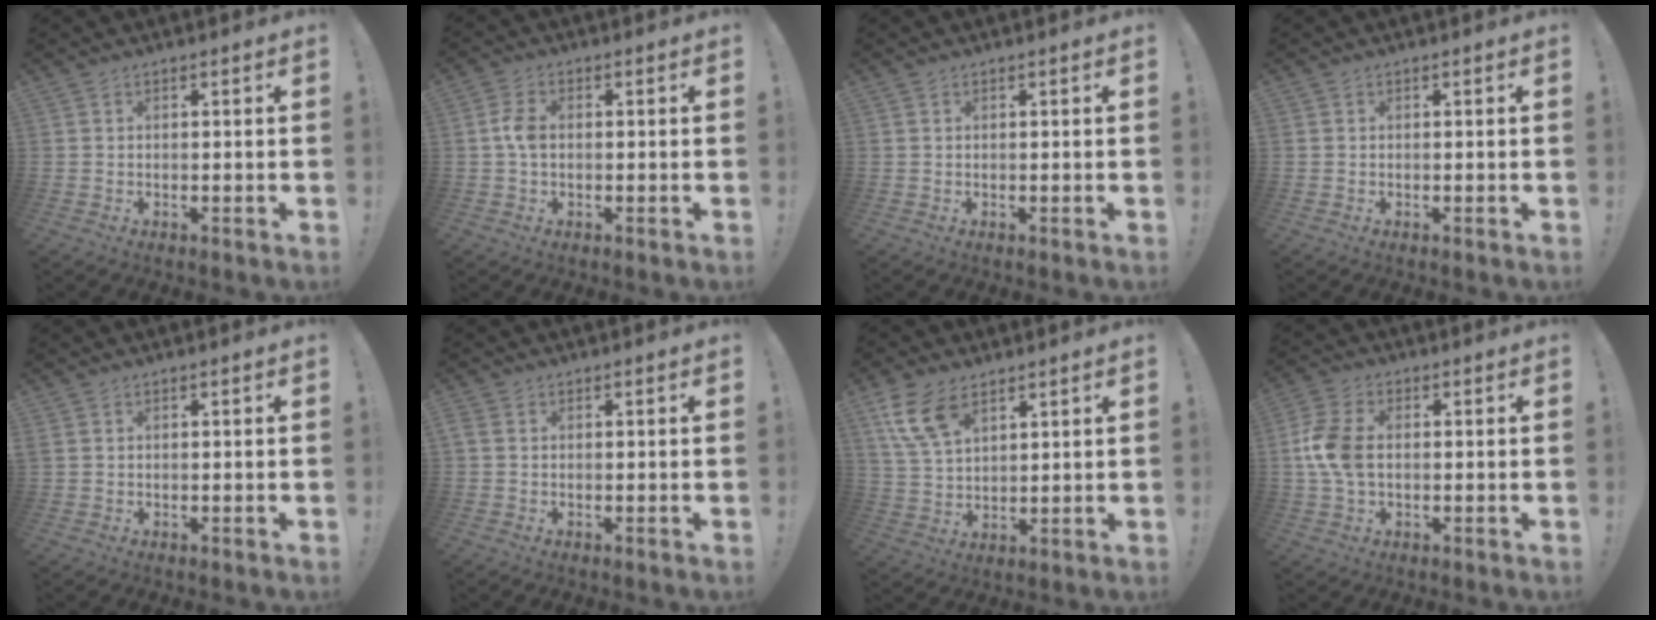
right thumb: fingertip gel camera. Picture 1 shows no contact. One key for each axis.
{"total": 4.6, "fx": -0.2, "fy": 2.8, "fz": 3.6, "tx": -0.066, "ty": 0.010, "tz": -0.005}
{"total": 0.0}
{"total": 0.0}
{"total": 1.1, "fx": 0.3, "fy": 0.9, "fz": 0.7, "tx": -0.018, "ty": 0.007, "tz": 0.007}
{"total": 0.8, "fx": -0.1, "fy": 0.5, "fz": 0.6, "tx": -0.019, "ty": 0.006, "tz": 0.001}
{"total": 10.9, "fx": 6.4, "fy": 5.7, "fz": 6.8, "tx": -0.125, "ty": -0.017, "tz": 0.126}
{"total": 9.5, "fx": -0.4, "fy": 6.3, "fz": 7.1, "tx": -0.158, "ty": 0.006, "tz": -0.006}